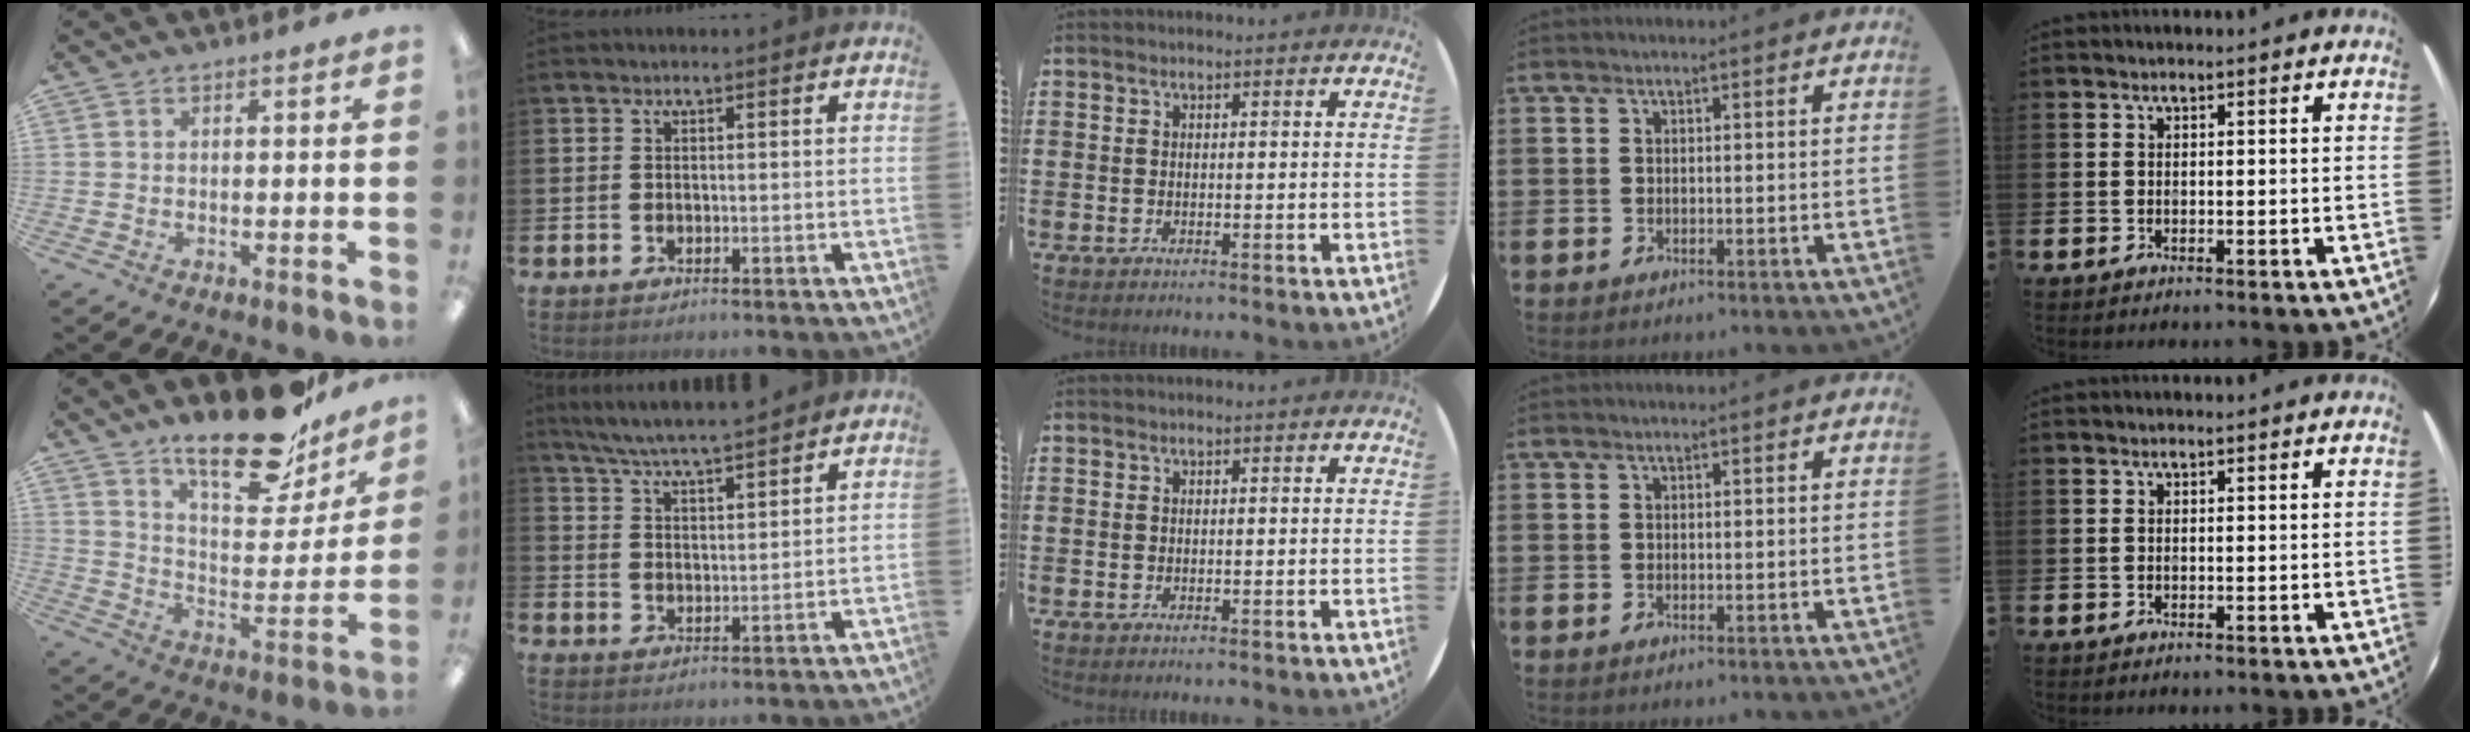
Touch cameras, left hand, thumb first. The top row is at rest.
{"thumb": {"total": 20.5, "force": [15.9, 7.3, 10.7], "torque": [-0.156, -0.109, 0.268]}, "index": {"total": 6.2, "force": [6.0, 0.0, 1.6], "torque": [-0.054, -0.031, 0.107]}}